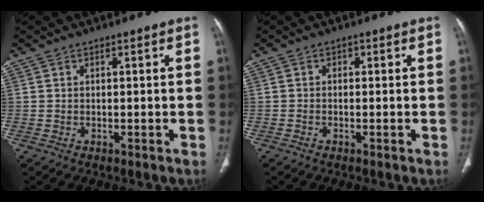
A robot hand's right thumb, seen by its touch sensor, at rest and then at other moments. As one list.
[{"total": 0.5, "force": [-0.3, 0.5, 0.0], "torque": [0.008, 0.003, -0.010]}]